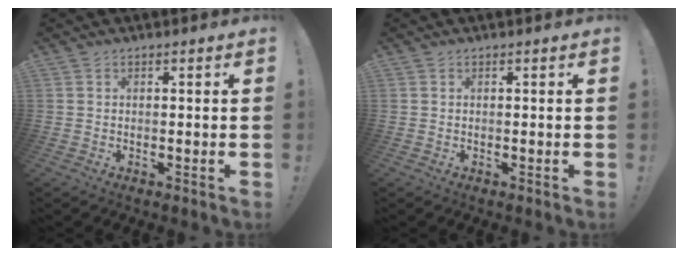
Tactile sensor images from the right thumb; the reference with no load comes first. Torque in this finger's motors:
{"motor_torque": [-0.01, 0.00, 0.07, -0.07, 0.01]}